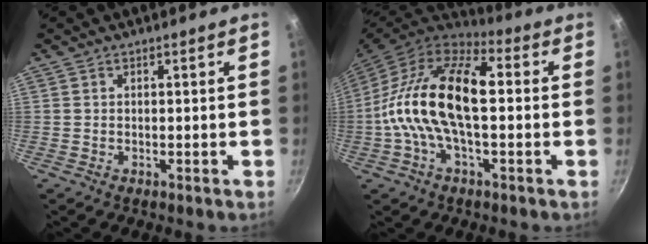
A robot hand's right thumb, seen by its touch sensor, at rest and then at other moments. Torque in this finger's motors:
{"motor_torque": [1.61, 2.48, 1.40, -1.12, 0.58]}